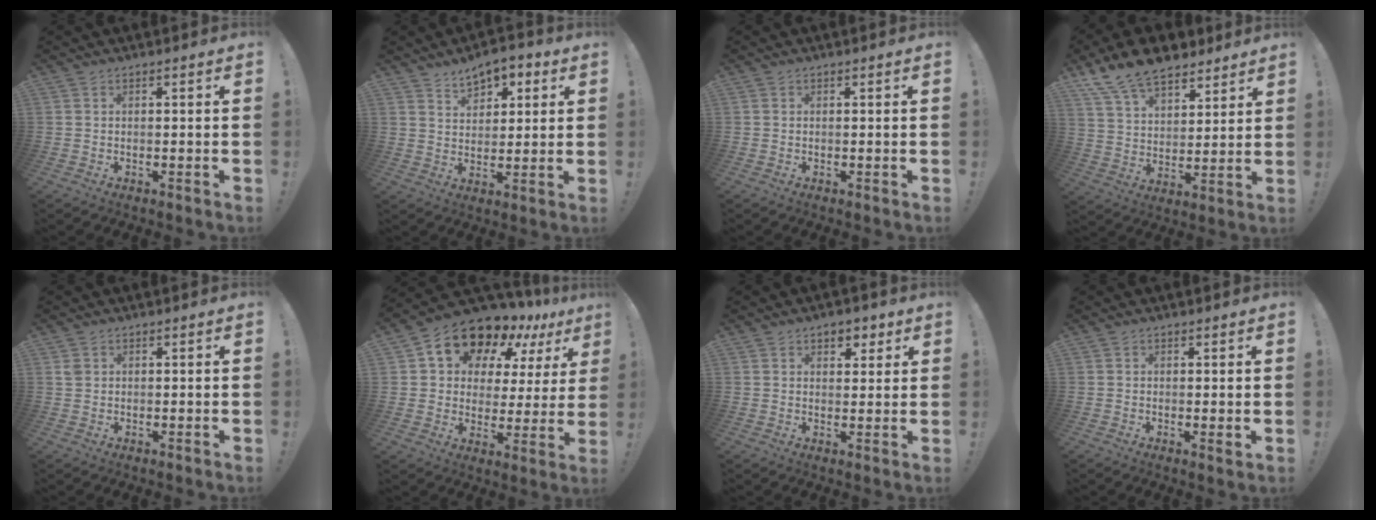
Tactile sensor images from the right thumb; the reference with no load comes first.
{"total": 8.1, "force": [5.1, 5.1, 3.6], "torque": [-0.044, -0.027, 0.094]}
{"total": 0.0}
{"total": 14.4, "force": [11.1, 7.2, 5.7], "torque": [-0.112, -0.073, 0.210]}
{"total": 1.6, "force": [0.8, 1.2, 0.7], "torque": [-0.012, 0.003, 0.015]}
{"total": 15.3, "force": [12.2, 7.3, 5.7], "torque": [-0.099, -0.095, 0.216]}
{"total": 4.8, "force": [2.7, 3.4, 2.1], "torque": [-0.016, -0.008, 0.044]}
{"total": 1.5, "force": [0.5, 0.3, 1.3], "torque": [-0.012, -0.005, 0.006]}